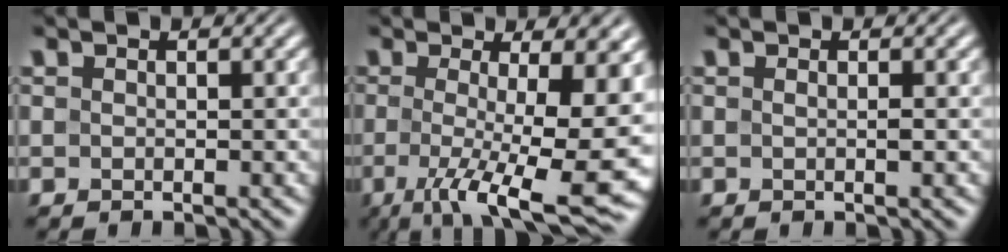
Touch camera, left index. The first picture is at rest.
{"total": 13.1, "force": [-1.6, 3.7, 12.5], "torque": [-0.169, -0.012, -0.013]}
{"total": 0.8, "force": [0.1, 0.0, 0.8], "torque": [-0.015, 0.002, -0.001]}